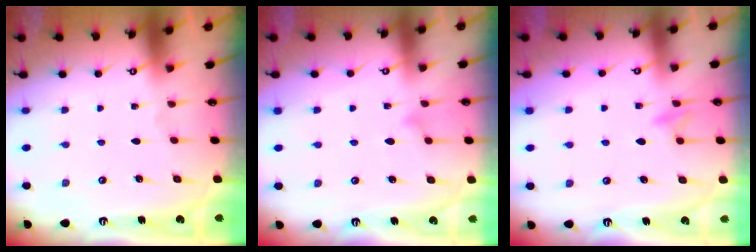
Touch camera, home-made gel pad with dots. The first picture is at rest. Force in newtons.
{"total": 8.4, "press": 8.4, "slide": 0.5}
{"total": 7.9, "press": 7.9, "slide": 0.8}